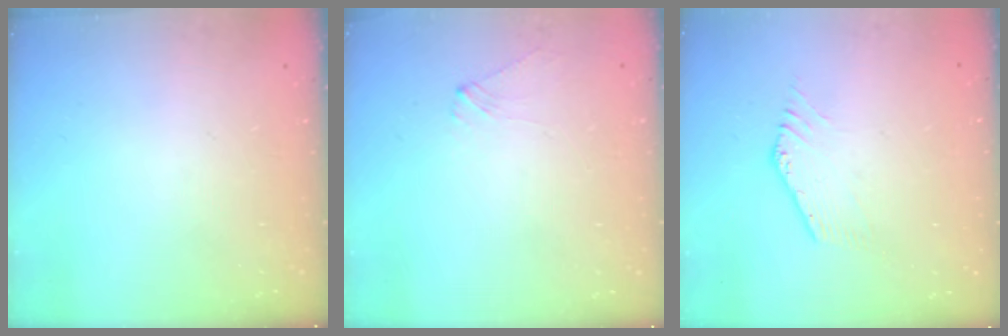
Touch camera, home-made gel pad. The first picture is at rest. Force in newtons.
{"total": 1.7, "press": 1.6, "slide": 0.5}
{"total": 1.0, "press": 1.0, "slide": 0.1}